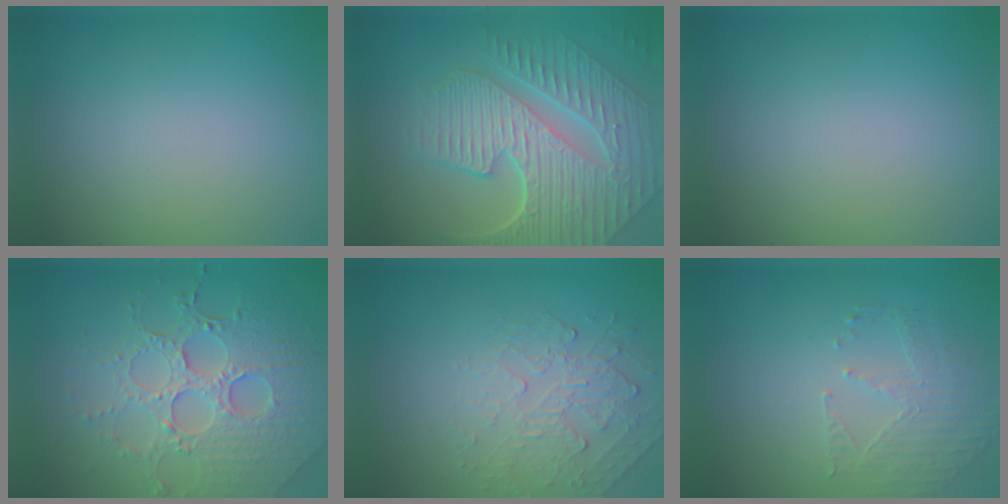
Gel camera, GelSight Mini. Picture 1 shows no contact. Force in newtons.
{"total": 9.6, "press": 6.5, "slide": 7.1}
{"total": 0.0}
{"total": 6.9, "press": 5.3, "slide": 4.4}
{"total": 2.2, "press": 1.4, "slide": 1.7}
{"total": 1.9, "press": 1.5, "slide": 1.2}